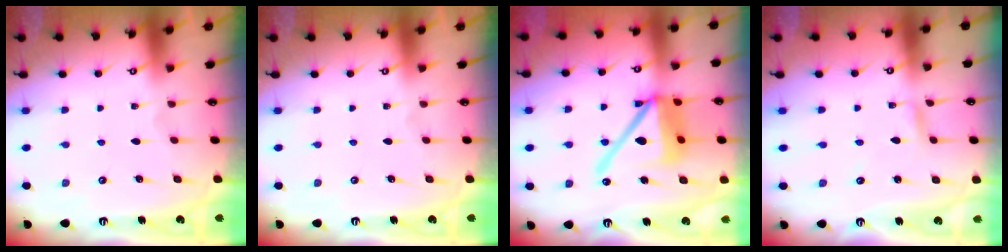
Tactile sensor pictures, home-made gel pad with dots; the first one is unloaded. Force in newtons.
{"total": 0.0}
{"total": 15.2, "press": 15.1, "slide": 1.9}
{"total": 2.7, "press": 2.7, "slide": 0.1}